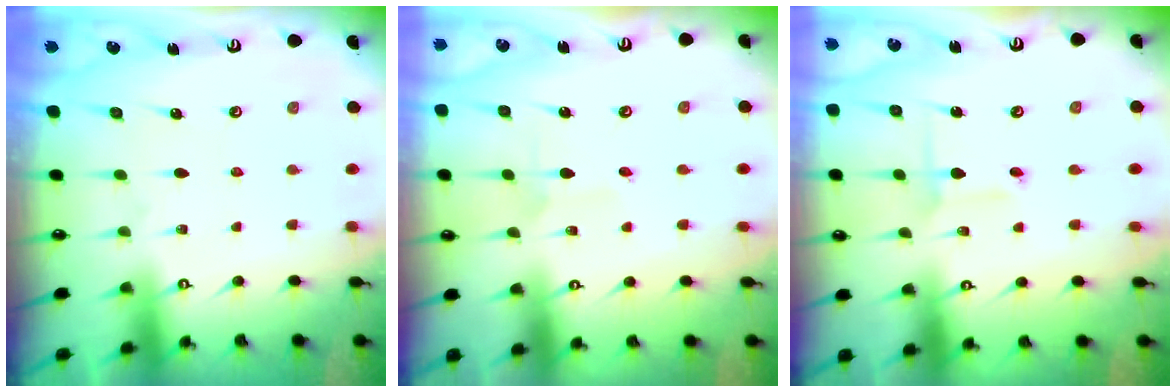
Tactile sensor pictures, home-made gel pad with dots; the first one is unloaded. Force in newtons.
{"total": 2.6, "press": 2.6, "slide": 0.2}
{"total": 2.8, "press": 2.8, "slide": 0.3}